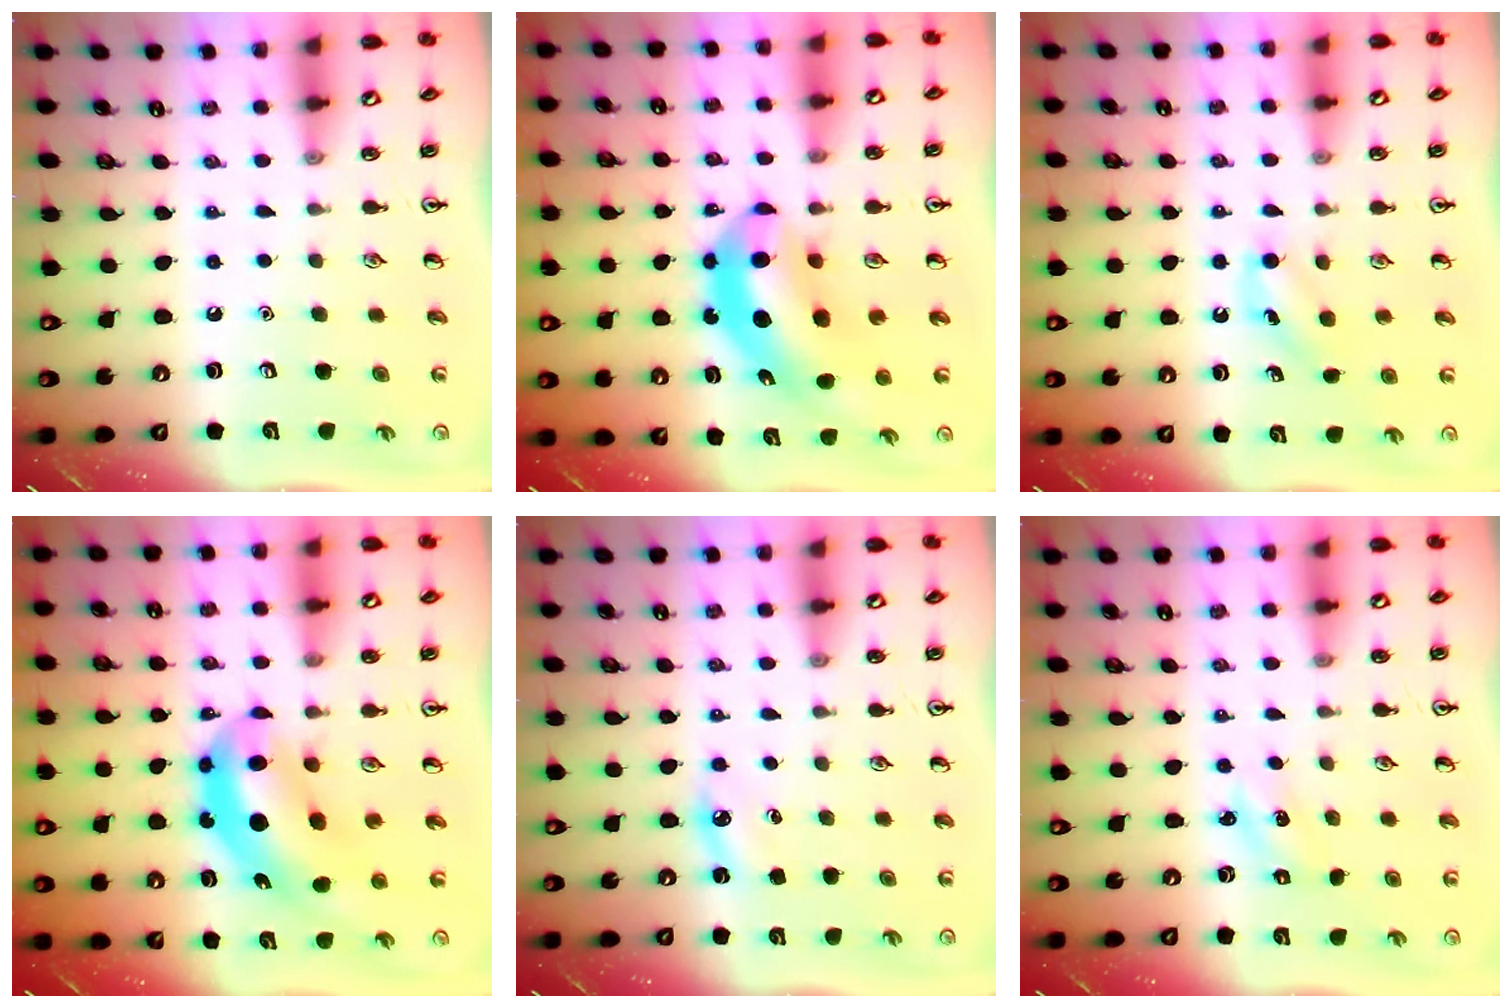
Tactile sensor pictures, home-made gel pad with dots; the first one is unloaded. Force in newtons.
{"total": 11.7, "press": 11.1, "slide": 3.7}
{"total": 5.3, "press": 5.0, "slide": 1.7}
{"total": 10.4, "press": 10.0, "slide": 3.0}
{"total": 4.5, "press": 4.3, "slide": 1.4}
{"total": 1.5, "press": 1.4, "slide": 0.4}